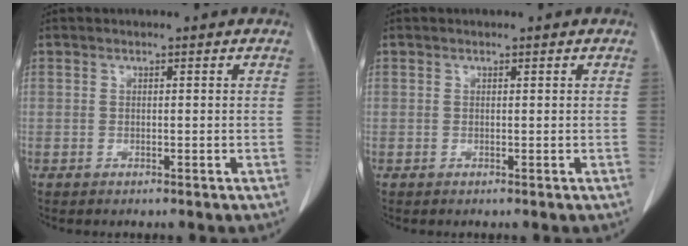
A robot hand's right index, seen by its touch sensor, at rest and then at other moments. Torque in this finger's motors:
{"motor_torque": [-0.06, 0.02, -0.02, -0.01]}